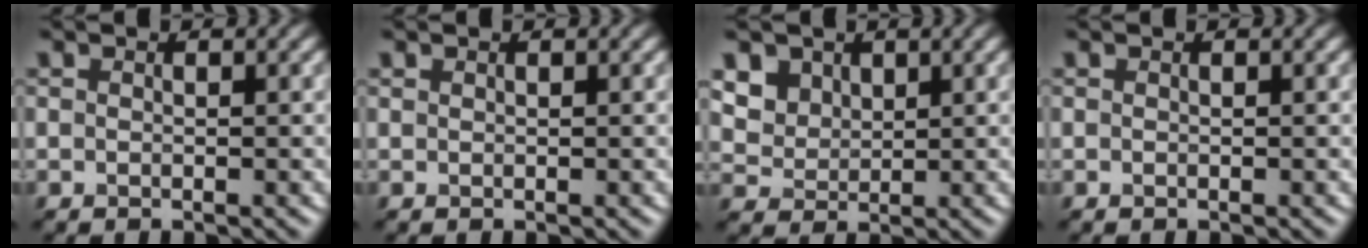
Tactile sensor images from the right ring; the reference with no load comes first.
{"total": 0.8, "force": [-0.2, -0.6, -0.5], "torque": [0.001, -0.005, 0.010]}
{"total": 3.9, "force": [2.6, 2.7, 0.9], "torque": [-0.071, 0.007, 0.078]}
{"total": 0.0}